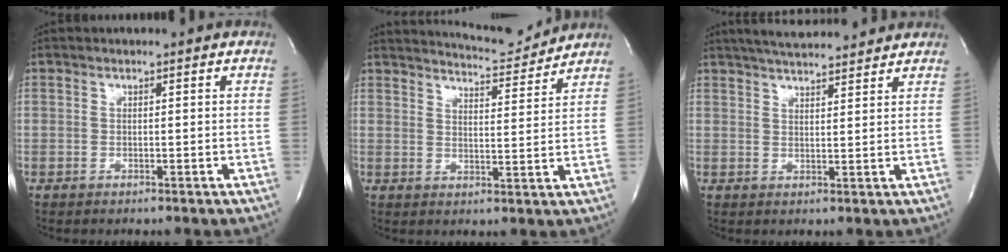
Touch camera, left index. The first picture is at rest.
{"total": 8.2, "force": [8.2, 0.2, 0.9], "torque": [-0.022, -0.010, 0.115]}
{"total": 10.6, "force": [9.6, 1.5, 4.3], "torque": [-0.073, 0.021, 0.138]}